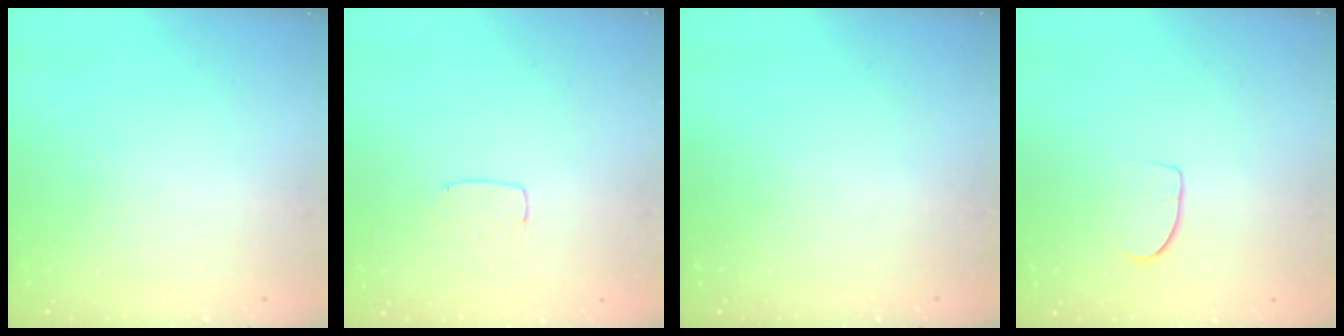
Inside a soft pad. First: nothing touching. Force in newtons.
{"total": 3.7, "press": 3.6, "slide": 0.2}
{"total": 0.0}
{"total": 6.5, "press": 6.5, "slide": 0.5}